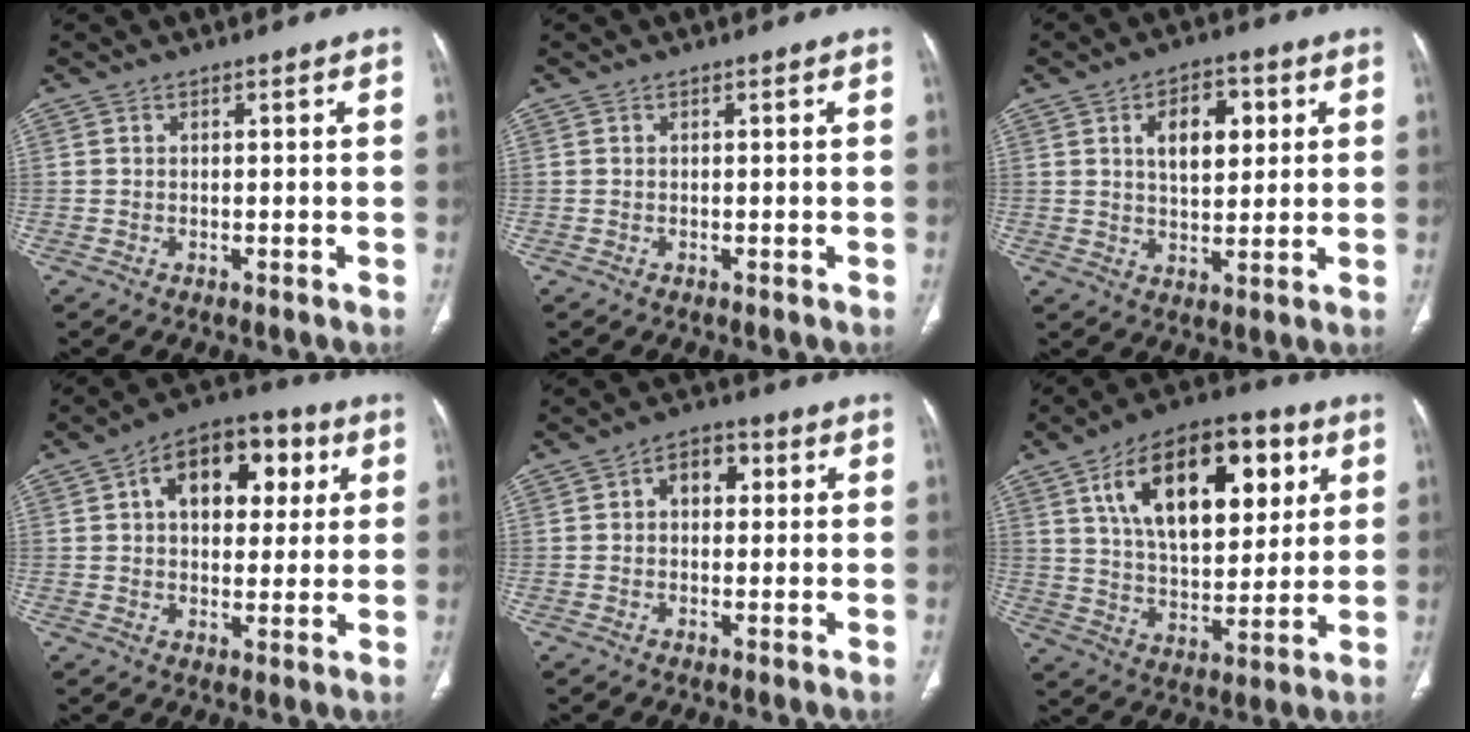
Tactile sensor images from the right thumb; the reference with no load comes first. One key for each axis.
{"total": 0.0}
{"total": 9.4, "fx": 3.0, "fy": 5.3, "fz": 7.2, "tx": -0.083, "ty": -0.007, "tz": 0.048}
{"total": 15.2, "fx": 4.6, "fy": 9.5, "fz": 11.0, "tx": -0.126, "ty": 0.013, "tz": 0.065}
{"total": 5.5, "fx": 1.1, "fy": 3.8, "fz": 3.8, "tx": -0.037, "ty": 0.014, "tz": 0.010}
{"total": 23.6, "fx": 8.7, "fy": 12.4, "fz": 18.2, "tx": -0.255, "ty": -0.014, "tz": 0.143}